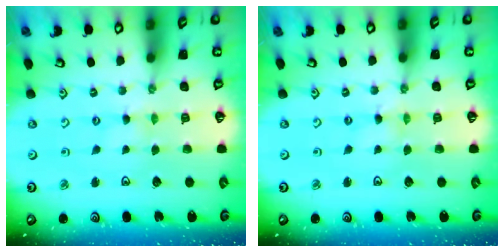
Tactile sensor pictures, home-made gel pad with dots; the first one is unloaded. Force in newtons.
{"total": 0.0}